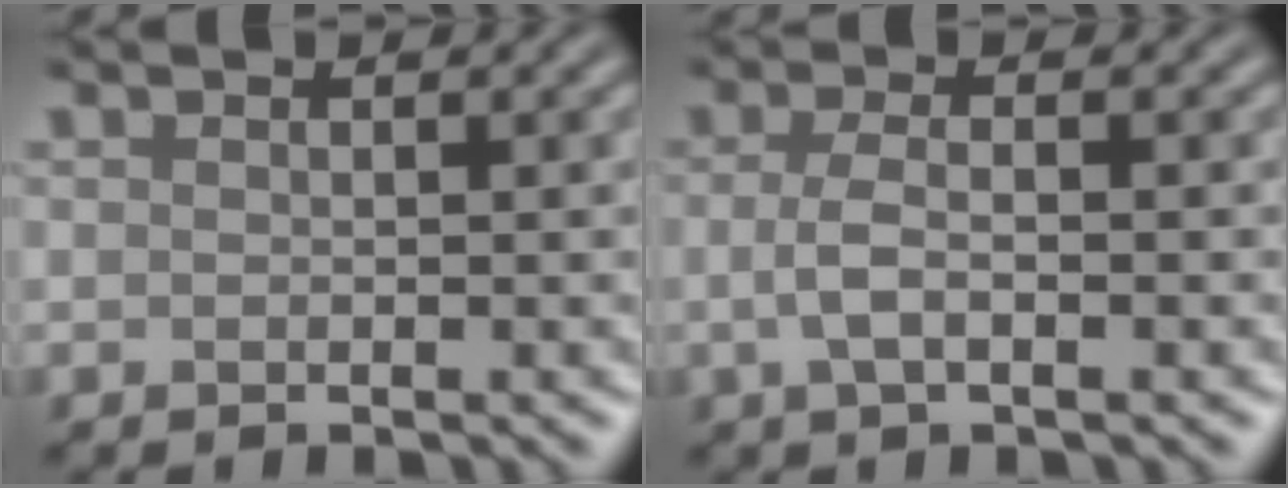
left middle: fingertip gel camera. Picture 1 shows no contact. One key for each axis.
{"total": 2.2, "fx": -0.5, "fy": 0.7, "fz": 2.0, "tx": -0.048, "ty": 0.003, "tz": -0.013}